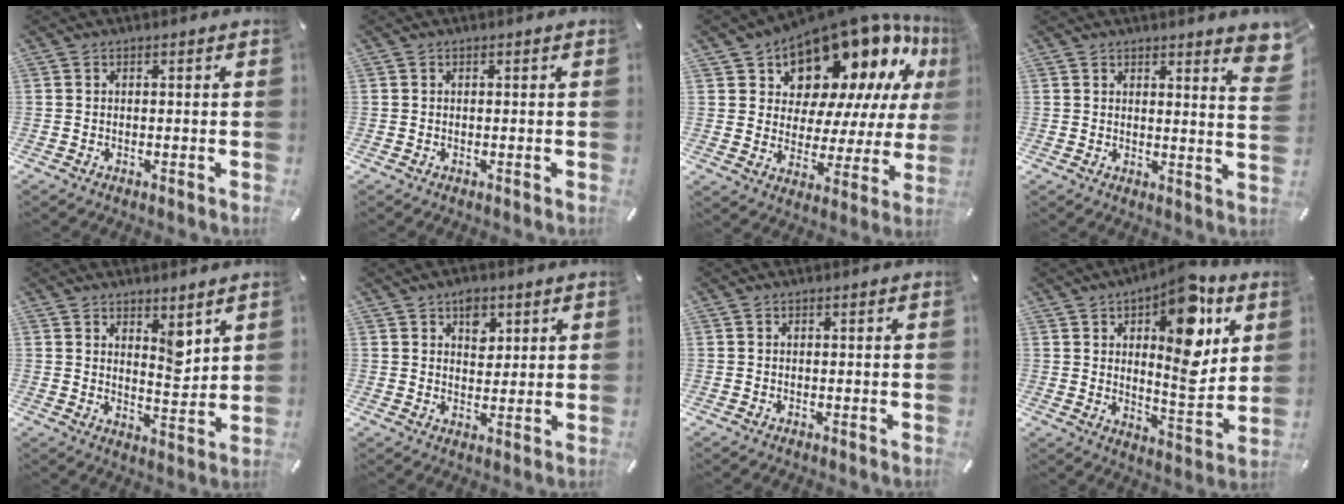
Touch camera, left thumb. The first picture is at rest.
{"total": 0.0}
{"total": 17.1, "force": [13.4, 8.5, 6.3], "torque": [-0.101, -0.119, 0.227]}
{"total": 5.0, "force": [3.7, 0.9, 3.3], "torque": [-0.041, -0.027, 0.060]}
{"total": 7.0, "force": [4.4, 3.9, 3.8], "torque": [-0.033, -0.036, 0.071]}
{"total": 4.9, "force": [2.6, 3.5, 2.3], "torque": [-0.013, -0.010, 0.039]}
{"total": 0.0}
{"total": 16.7, "force": [7.6, 7.7, 12.7], "torque": [-0.161, -0.044, 0.123]}